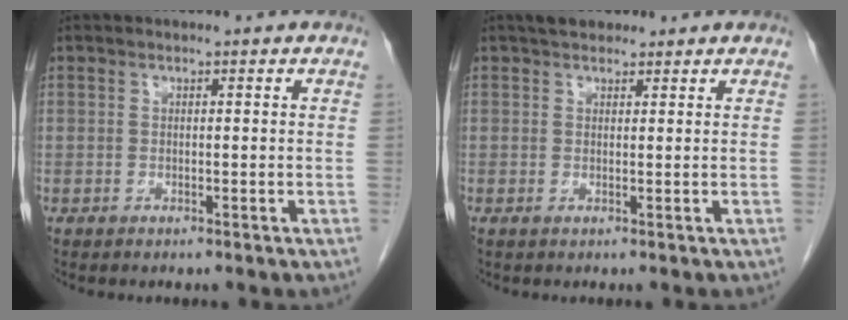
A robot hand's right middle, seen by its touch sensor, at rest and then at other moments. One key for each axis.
{"total": 3.6, "fx": 2.7, "fy": 1.8, "fz": 1.5, "tx": -0.025, "ty": 0.023, "tz": 0.042}